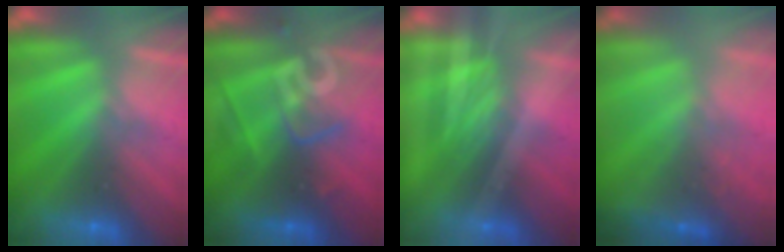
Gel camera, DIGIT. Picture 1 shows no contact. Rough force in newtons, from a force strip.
{"total": 2.5}
{"total": 1.9}
{"total": 1.6}